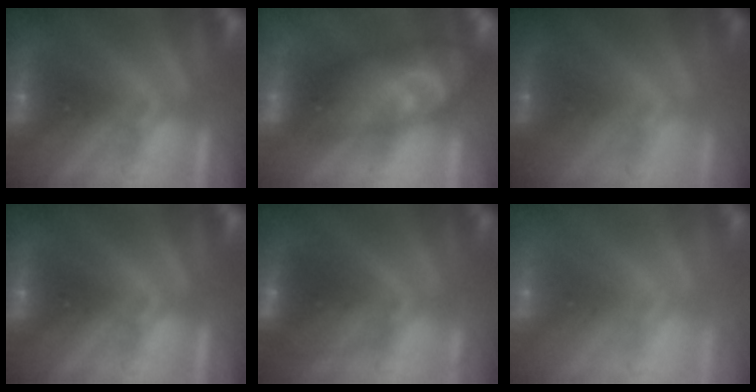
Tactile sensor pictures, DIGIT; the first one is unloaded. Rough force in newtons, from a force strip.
{"total": 3.8}
{"total": 1.7}
{"total": 0.0}
{"total": 2.8}
{"total": 8.0}